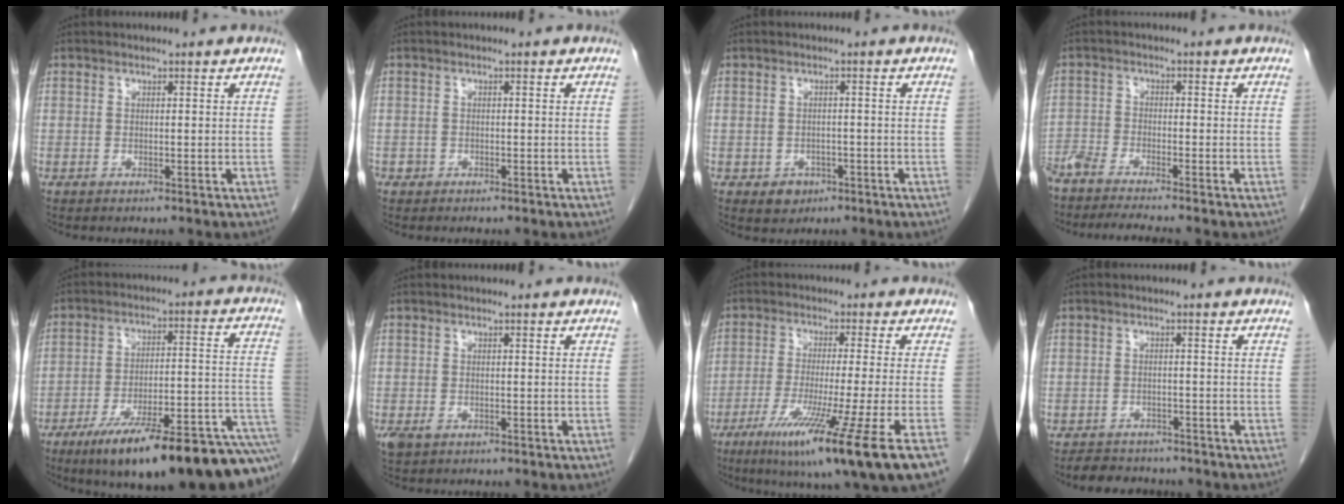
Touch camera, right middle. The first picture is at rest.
{"total": 0.8, "force": [-0.6, 0.6, 0.0], "torque": [-0.005, 0.004, -0.011]}
{"total": 2.8, "force": [-1.4, 2.2, 1.0], "torque": [-0.012, 0.005, -0.014]}
{"total": 8.8, "force": [-8.1, -0.5, 3.6], "torque": [-0.051, -0.019, -0.135]}
{"total": 23.9, "force": [-17.0, 2.8, 16.5], "torque": [-0.157, 0.013, -0.255]}
{"total": 2.0, "force": [-0.9, 1.3, 1.2], "torque": [-0.028, -0.003, -0.008]}
{"total": 16.7, "force": [-9.0, -1.3, 14.0], "torque": [-0.198, -0.053, -0.144]}
{"total": 5.2, "force": [-4.6, 2.2, 0.8], "torque": [-0.014, -0.001, -0.066]}